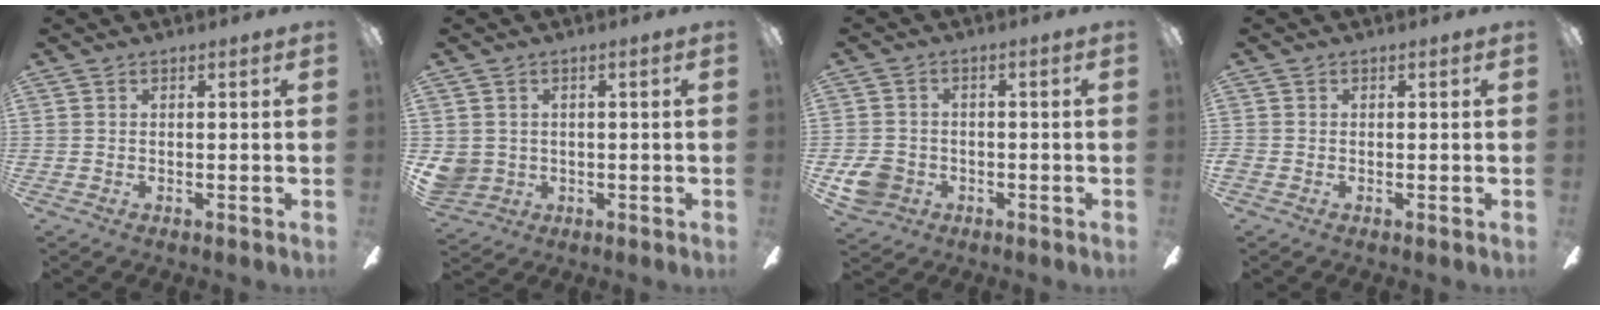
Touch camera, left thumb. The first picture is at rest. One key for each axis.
{"total": 5.1, "fx": 0.3, "fy": 5.0, "fz": 0.9, "tx": -0.033, "ty": 0.005, "tz": 0.008}
{"total": 7.6, "fx": -2.8, "fy": 6.6, "fz": 2.5, "tx": -0.052, "ty": 0.021, "tz": -0.052}
{"total": 1.1, "fx": -0.3, "fy": 1.0, "fz": 0.2, "tx": -0.002, "ty": 0.005, "tz": -0.007}